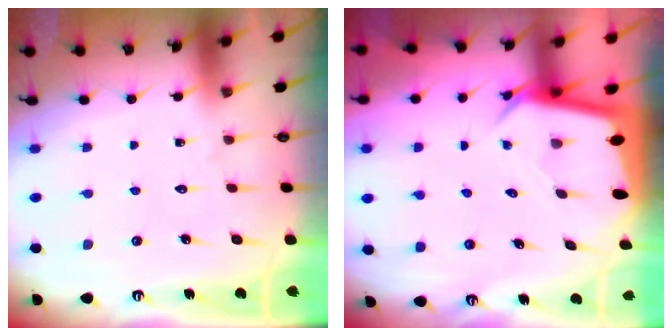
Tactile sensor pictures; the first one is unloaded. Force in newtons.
{"total": 3.9, "press": 3.9, "slide": 0.3}